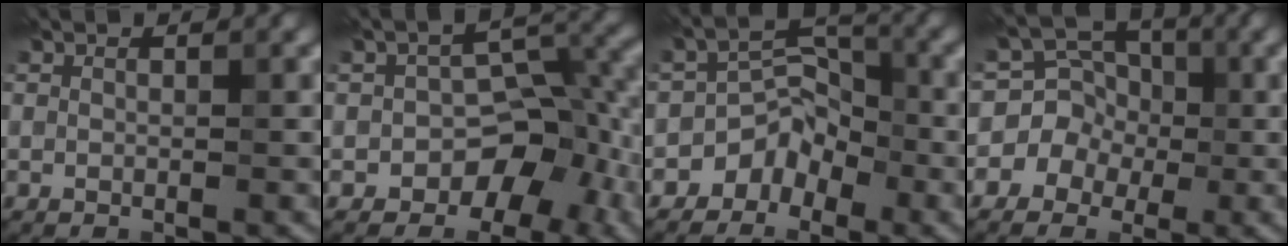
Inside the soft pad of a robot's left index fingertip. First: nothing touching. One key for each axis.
{"total": 5.9, "fx": -2.7, "fy": 4.0, "fz": 3.5, "tx": -0.022, "ty": 0.013, "tz": -0.047}
{"total": 3.2, "fx": -2.2, "fy": 2.2, "fz": 0.9, "tx": -0.007, "ty": 0.014, "tz": -0.043}
{"total": 4.9, "fx": -1.2, "fy": 4.7, "fz": 0.9, "tx": 0.008, "ty": 0.029, "tz": -0.039}